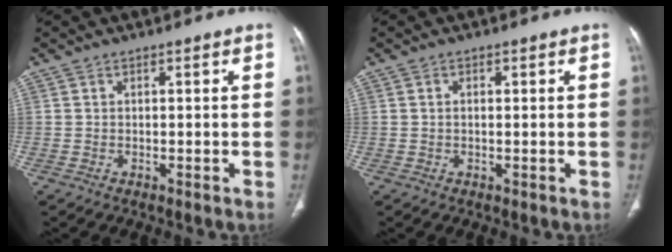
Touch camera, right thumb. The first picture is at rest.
{"total": 0.8, "force": [0.2, 0.4, 0.7], "torque": [-0.018, 0.007, 0.003]}